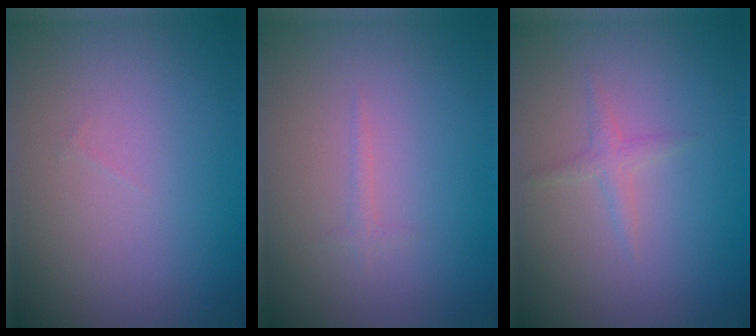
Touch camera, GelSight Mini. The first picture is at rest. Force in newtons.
{"total": 0.6, "press": 0.6, "slide": 0.0}
{"total": 1.1, "press": 1.1, "slide": 0.0}